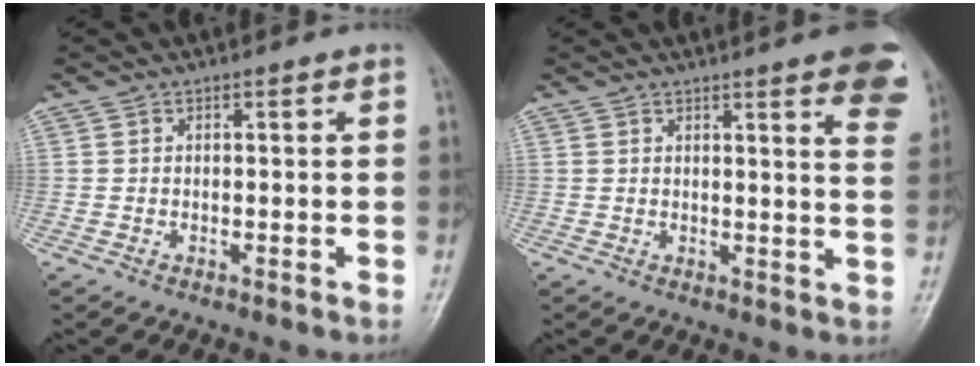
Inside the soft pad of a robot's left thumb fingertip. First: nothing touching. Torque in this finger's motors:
{"motor_torque": [3.51, 1.50, 1.57, -0.97, 0.02]}